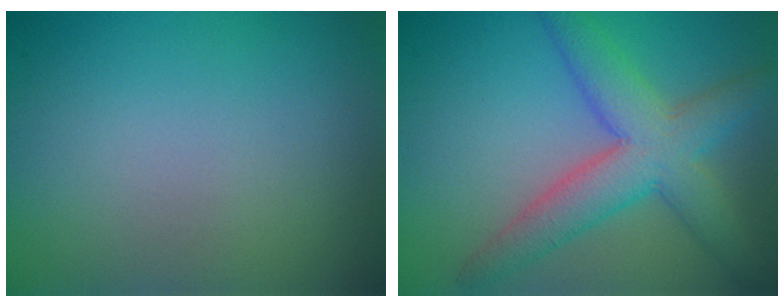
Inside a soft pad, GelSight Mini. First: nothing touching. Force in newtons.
{"total": 6.0, "press": 6.0, "slide": 0.2}